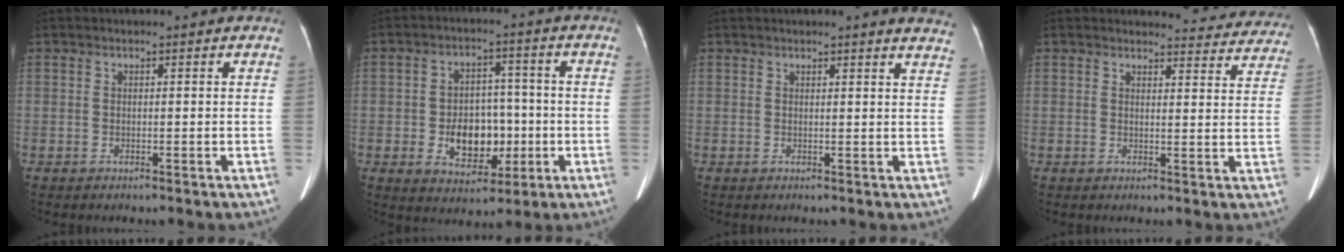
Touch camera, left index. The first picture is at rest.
{"total": 8.8, "force": [-1.7, 6.0, 6.2], "torque": [-0.105, 0.013, -0.018]}
{"total": 6.8, "force": [6.3, 0.2, 2.4], "torque": [-0.016, -0.016, 0.043]}
{"total": 10.8, "force": [10.6, 2.4, 0.6], "torque": [0.029, -0.035, 0.090]}